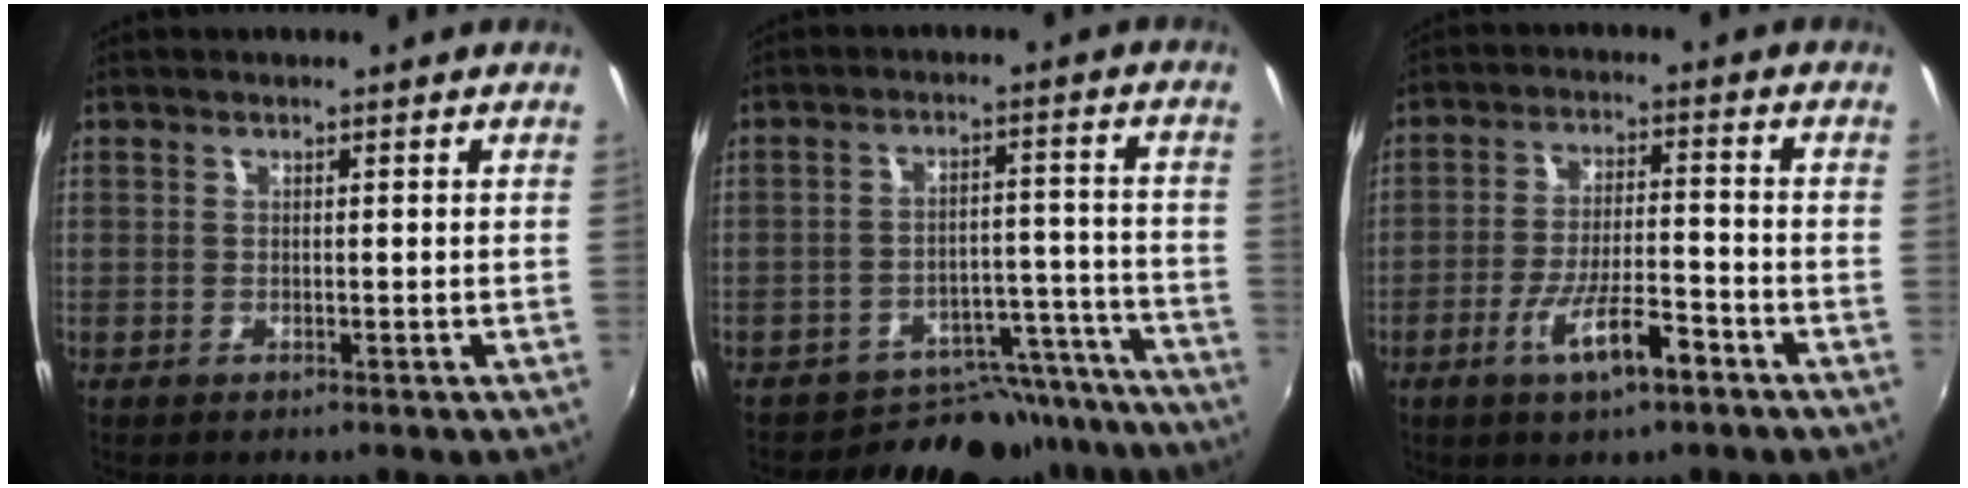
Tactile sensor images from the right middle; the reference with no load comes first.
{"total": 13.9, "force": [-12.5, 6.0, 1.2], "torque": [-0.004, 0.053, -0.156]}
{"total": 9.3, "force": [-5.2, 2.3, 7.3], "torque": [-0.140, -0.009, -0.086]}